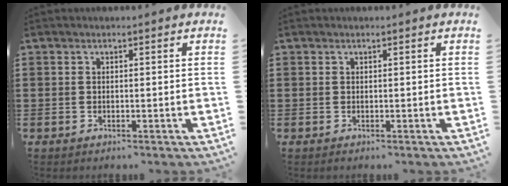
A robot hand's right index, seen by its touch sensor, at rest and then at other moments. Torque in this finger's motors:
{"motor_torque": [-0.79, 0.69, -0.10, -0.05]}